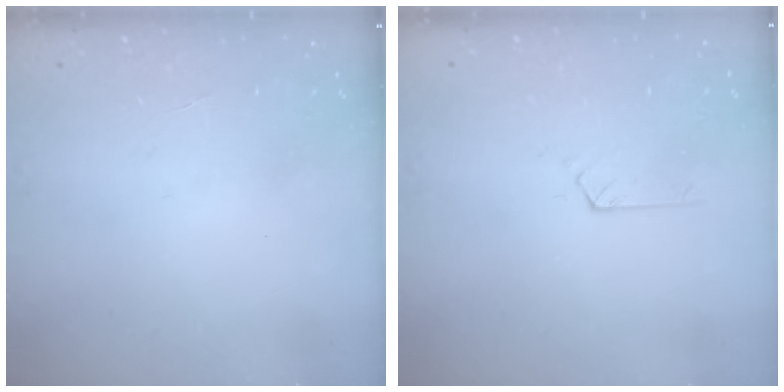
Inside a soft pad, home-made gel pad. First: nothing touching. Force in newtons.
{"total": 3.0, "press": 3.0, "slide": 0.4}